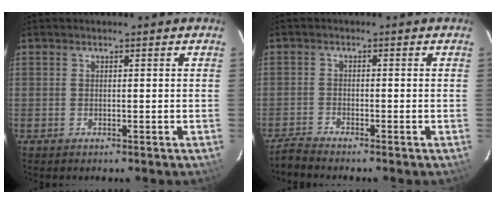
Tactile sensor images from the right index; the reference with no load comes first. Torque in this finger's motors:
{"motor_torque": [0.24, -0.35, 0.06, 0.00]}